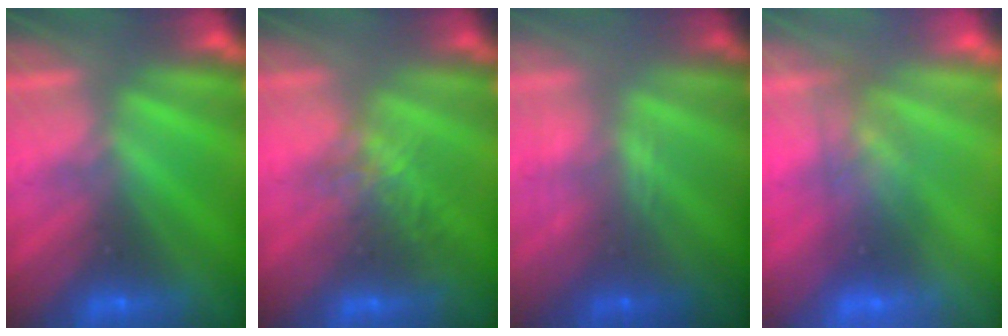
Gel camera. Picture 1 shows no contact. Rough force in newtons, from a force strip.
{"total": 3.8}
{"total": 2.6}
{"total": 2.8}